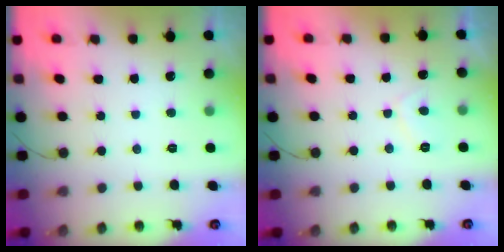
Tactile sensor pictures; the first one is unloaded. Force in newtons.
{"total": 2.0, "press": 1.8, "slide": 0.7}